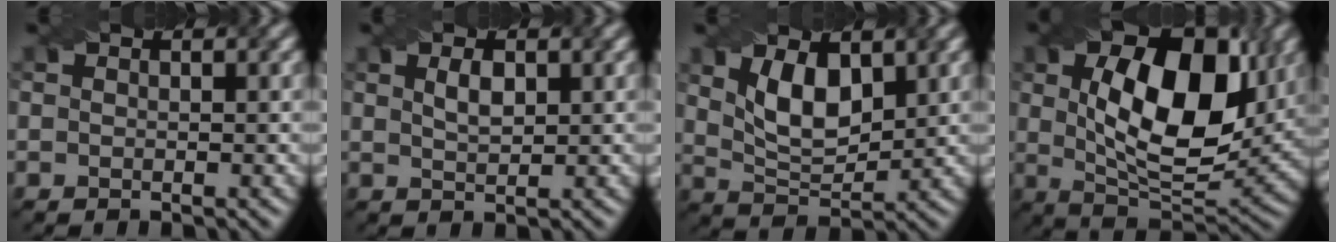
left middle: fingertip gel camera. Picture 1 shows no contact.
{"total": 1.5, "force": [0.4, 0.7, 1.3], "torque": [-0.027, 0.005, 0.013]}
{"total": 4.9, "force": [1.6, 2.5, 3.9], "torque": [-0.083, 0.000, 0.034]}
{"total": 12.1, "force": [2.4, 6.4, 10.0], "torque": [-0.163, 0.003, 0.040]}